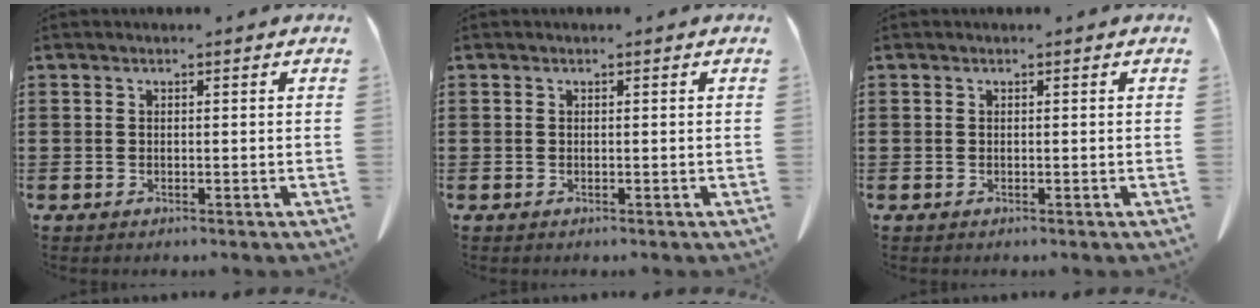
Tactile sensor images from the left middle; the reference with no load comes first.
{"total": 0.0}
{"total": 0.0}